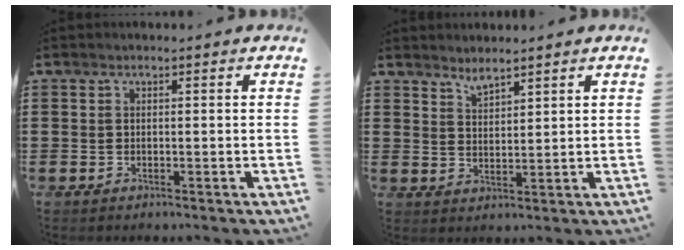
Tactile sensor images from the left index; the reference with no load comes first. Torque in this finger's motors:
{"motor_torque": [-0.12, 0.06, -0.02, -0.01]}